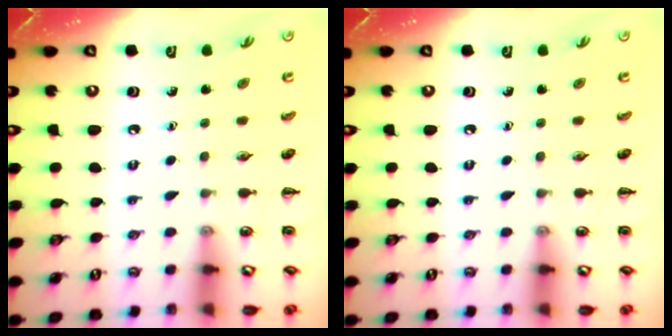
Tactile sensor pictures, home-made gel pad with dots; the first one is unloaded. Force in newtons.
{"total": 0.0}